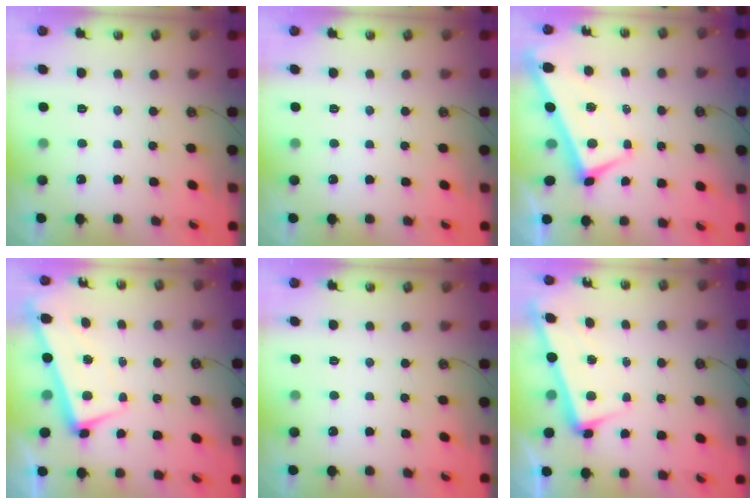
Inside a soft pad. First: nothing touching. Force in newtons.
{"total": 0.0}
{"total": 2.3, "press": 2.2, "slide": 0.5}
{"total": 1.9, "press": 1.0, "slide": 1.6}
{"total": 0.0}
{"total": 3.5, "press": 3.3, "slide": 1.1}